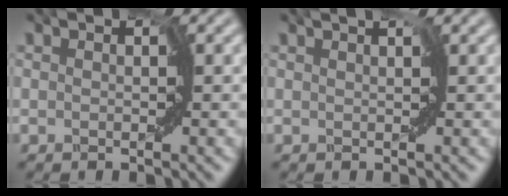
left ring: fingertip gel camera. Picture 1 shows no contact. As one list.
[{"total": 1.1, "force": [0.7, 0.2, 0.7], "torque": [-0.012, 0.006, 0.002]}]